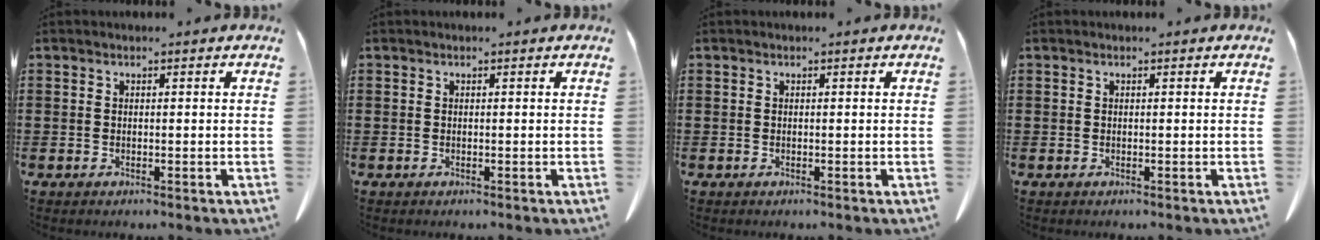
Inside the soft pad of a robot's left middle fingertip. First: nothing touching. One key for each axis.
{"total": 0.0}
{"total": 0.0}
{"total": 0.0}